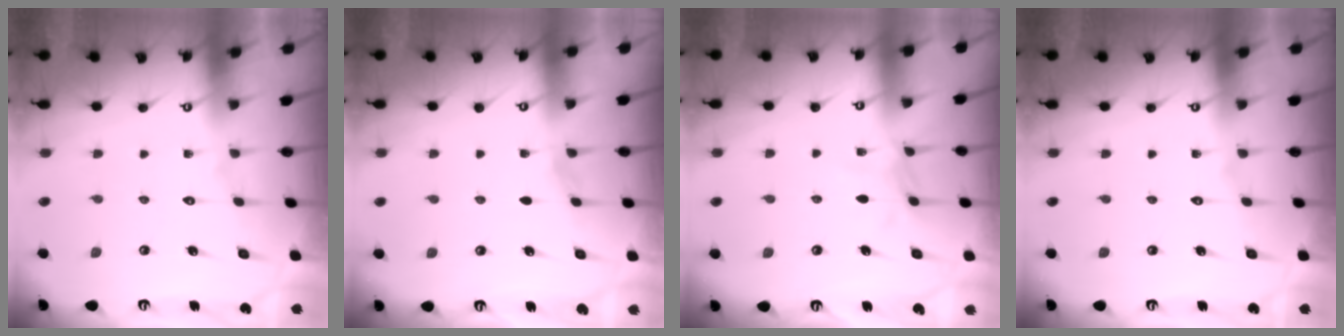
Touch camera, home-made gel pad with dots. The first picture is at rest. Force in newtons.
{"total": 3.1, "press": 2.3, "slide": 2.1}
{"total": 4.7, "press": 4.7, "slide": 0.5}
{"total": 0.0}